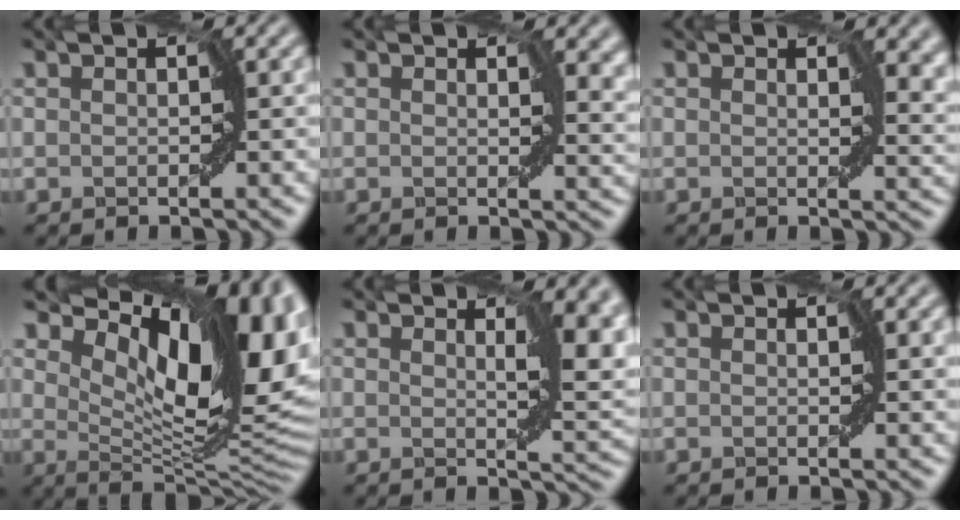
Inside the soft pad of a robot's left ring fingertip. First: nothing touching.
{"total": 4.3, "force": [1.2, 2.8, 3.1], "torque": [-0.026, -0.002, 0.007]}
{"total": 5.1, "force": [1.3, 3.3, 3.6], "torque": [-0.032, -0.003, 0.009]}
{"total": 14.6, "force": [5.2, 6.7, 11.9], "torque": [-0.161, -0.008, 0.092]}
{"total": 7.1, "force": [1.2, 3.3, 6.2], "torque": [-0.082, -0.004, 0.017]}
{"total": 1.0, "force": [0.4, 0.5, 0.7], "torque": [-0.010, -0.003, 0.002]}